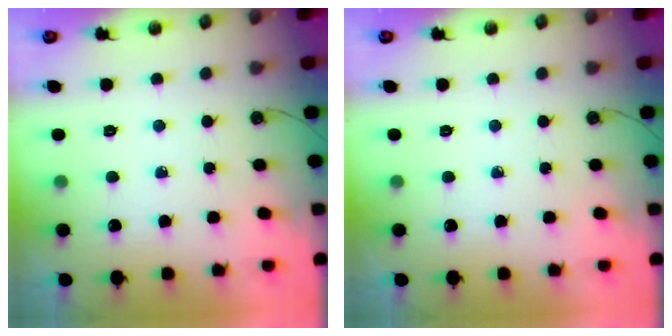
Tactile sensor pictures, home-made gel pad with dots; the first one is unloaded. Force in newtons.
{"total": 0.0}